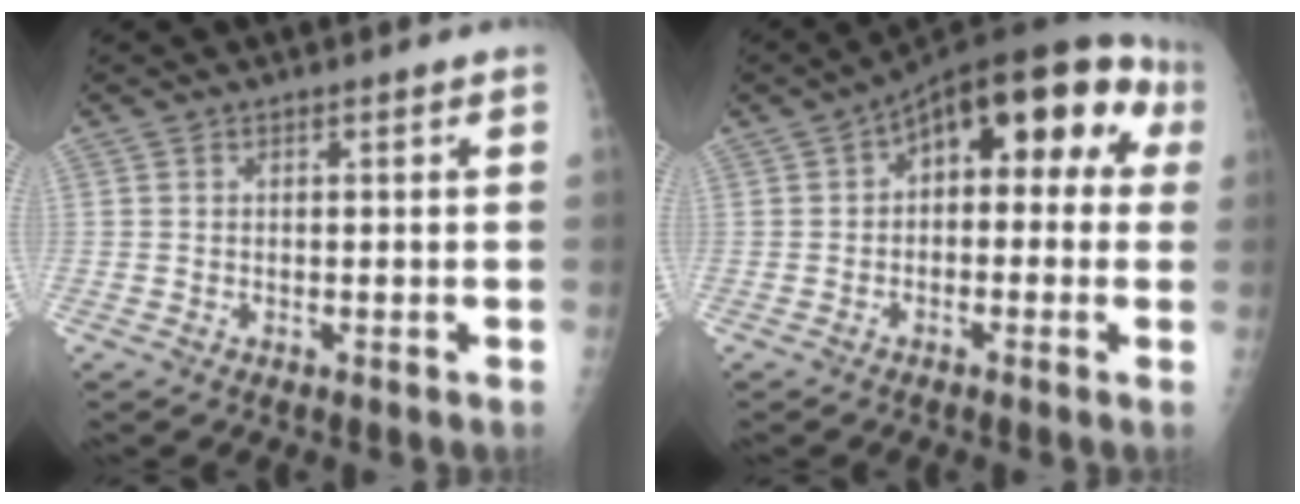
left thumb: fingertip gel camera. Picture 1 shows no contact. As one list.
[{"total": 16.1, "force": [3.7, 8.5, 13.2], "torque": [-0.130, 0.045, 0.034]}]